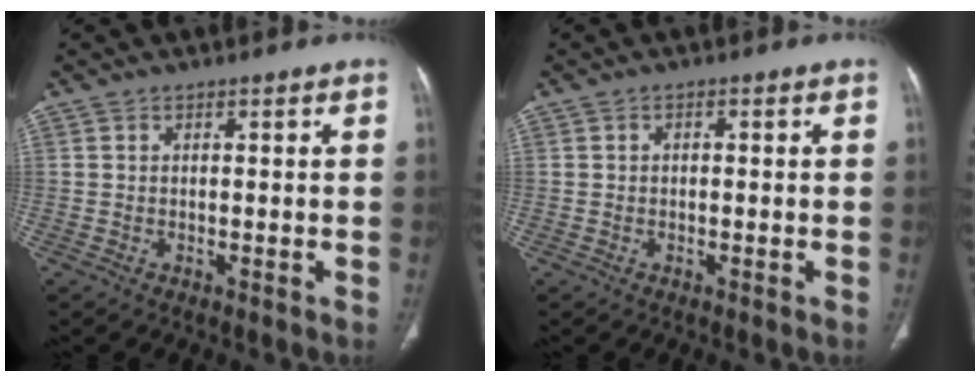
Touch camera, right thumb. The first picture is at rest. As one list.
[{"total": 0.5, "force": [0.0, 0.4, 0.4], "torque": [-0.004, 0.001, -0.002]}]